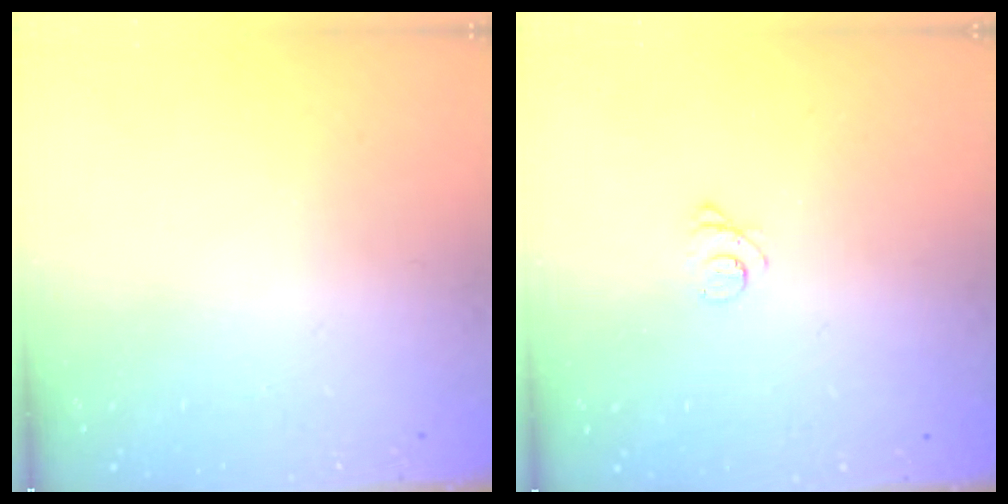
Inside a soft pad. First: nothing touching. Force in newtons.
{"total": 2.3, "press": 2.3, "slide": 0.3}